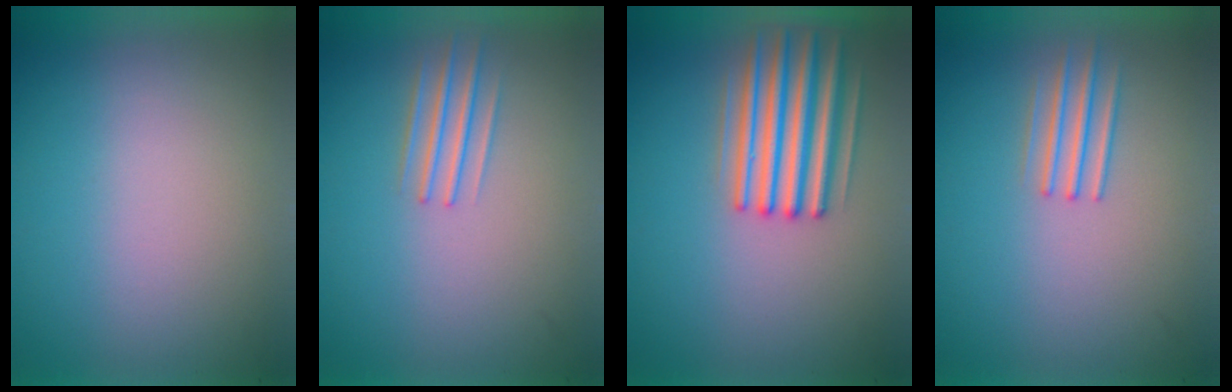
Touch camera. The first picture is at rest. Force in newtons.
{"total": 1.9}
{"total": 4.7}
{"total": 1.7}